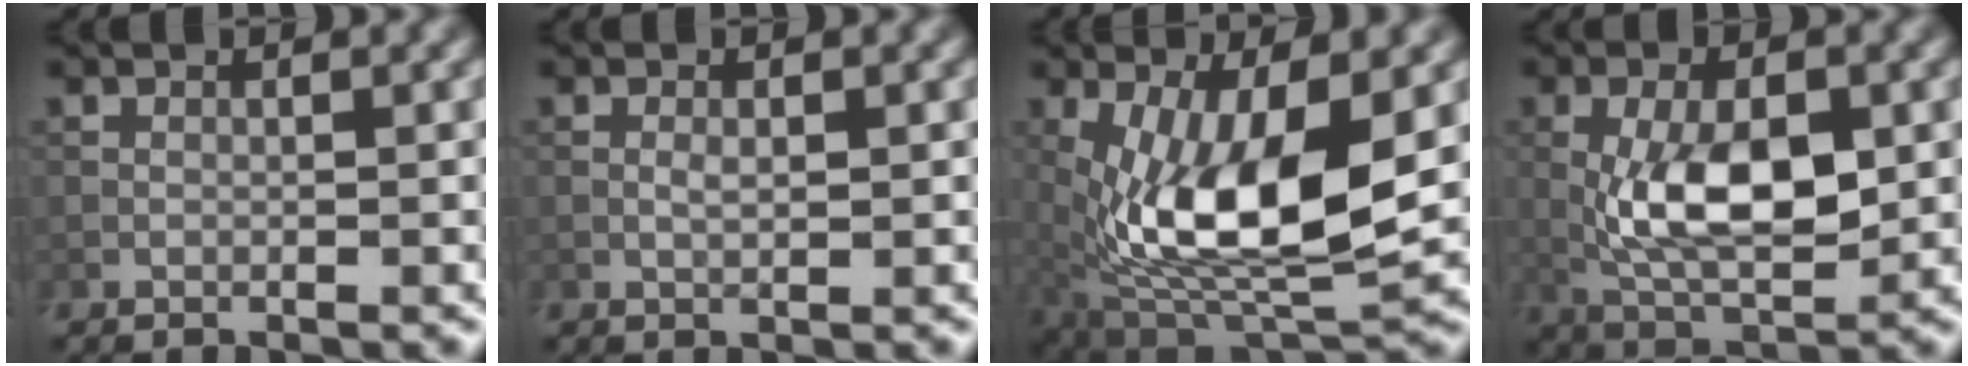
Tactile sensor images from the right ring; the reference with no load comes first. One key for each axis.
{"total": 0.9, "fx": 0.0, "fy": 0.3, "fz": 0.8, "tx": -0.017, "ty": -0.001, "tz": -0.001}
{"total": 11.7, "fx": -0.5, "fy": 4.6, "fz": 10.7, "tx": -0.201, "ty": -0.013, "tz": -0.005}
{"total": 7.5, "fx": -0.5, "fy": 3.4, "fz": 6.7, "tx": -0.136, "ty": -0.003, "tz": -0.004}